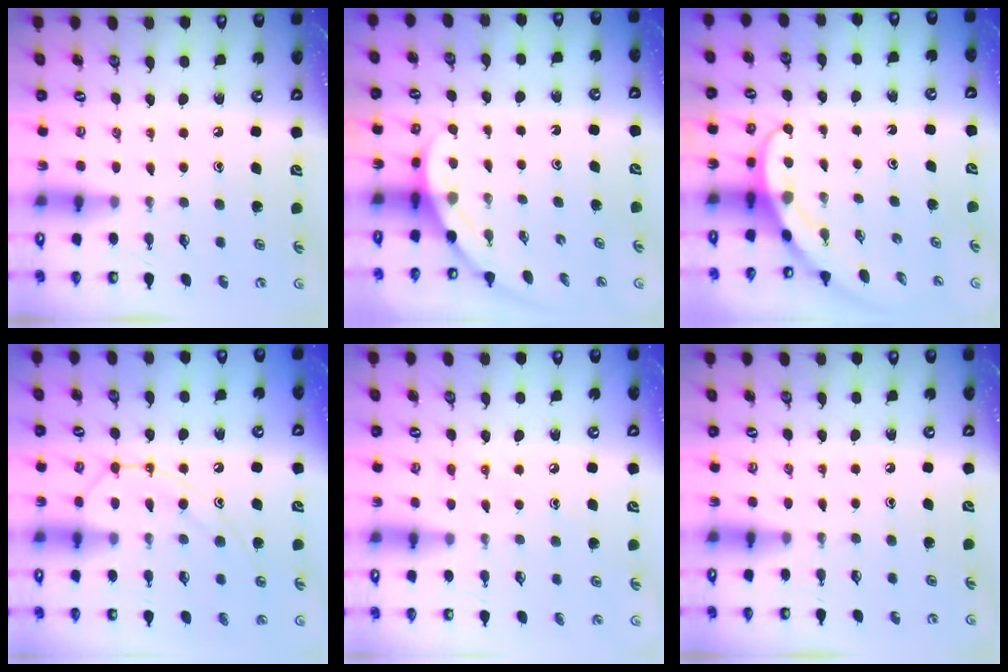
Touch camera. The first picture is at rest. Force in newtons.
{"total": 4.2, "press": 4.2, "slide": 0.2}
{"total": 3.8, "press": 3.8, "slide": 0.3}
{"total": 13.0, "press": 12.9, "slide": 1.2}
{"total": 5.5, "press": 5.5, "slide": 0.7}
{"total": 0.0}